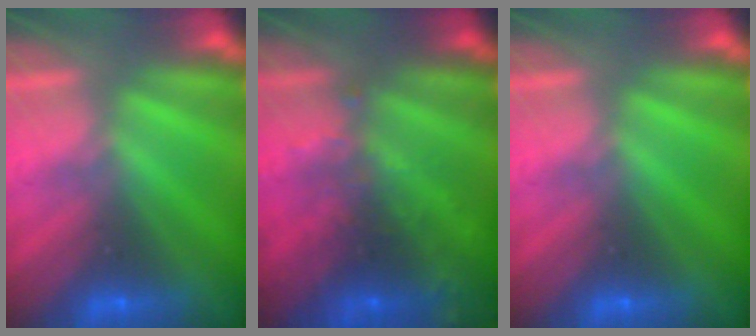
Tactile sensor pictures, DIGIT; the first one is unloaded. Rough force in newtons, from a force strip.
{"total": 8.5}
{"total": 0.0}